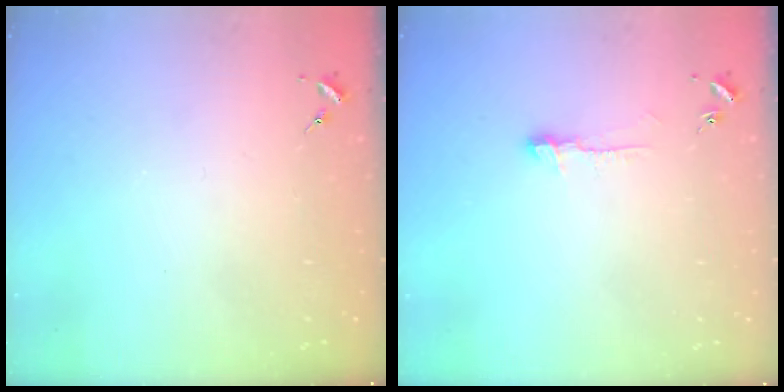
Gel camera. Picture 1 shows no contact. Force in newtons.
{"total": 5.6, "press": 5.6, "slide": 0.6}